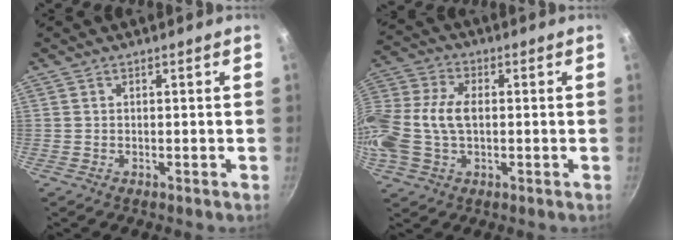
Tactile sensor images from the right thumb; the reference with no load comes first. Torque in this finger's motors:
{"motor_torque": [2.46, 2.55, 1.50, -1.27, 0.47]}